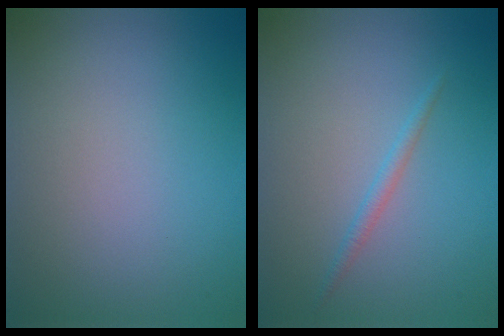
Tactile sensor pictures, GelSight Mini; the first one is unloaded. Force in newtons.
{"total": 1.0, "press": 1.0, "slide": 0.1}